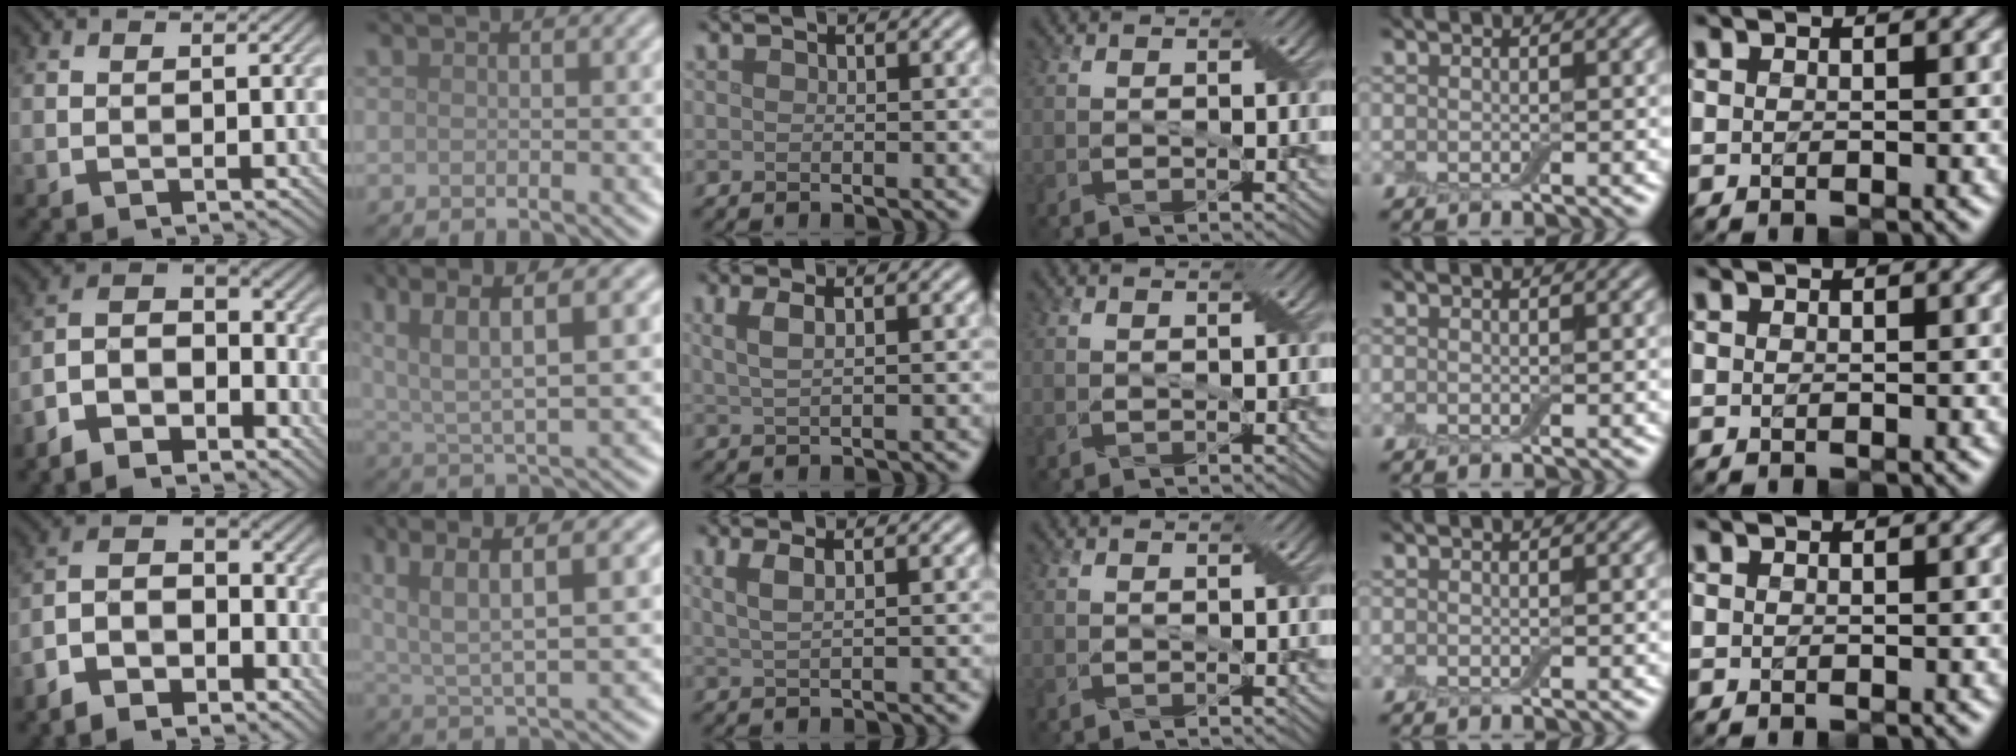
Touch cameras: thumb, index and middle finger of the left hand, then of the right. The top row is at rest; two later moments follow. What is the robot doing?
{"motion": "extract", "object": "backpack"}